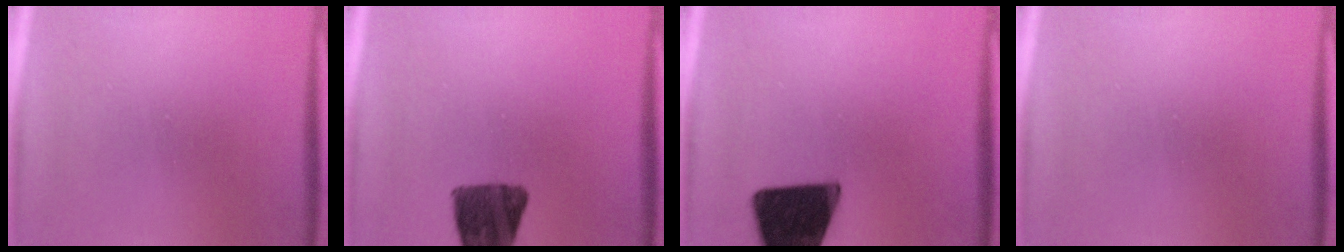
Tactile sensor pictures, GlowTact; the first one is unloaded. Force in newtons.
{"total": 11.8}
{"total": 19.6}
{"total": 0.0}